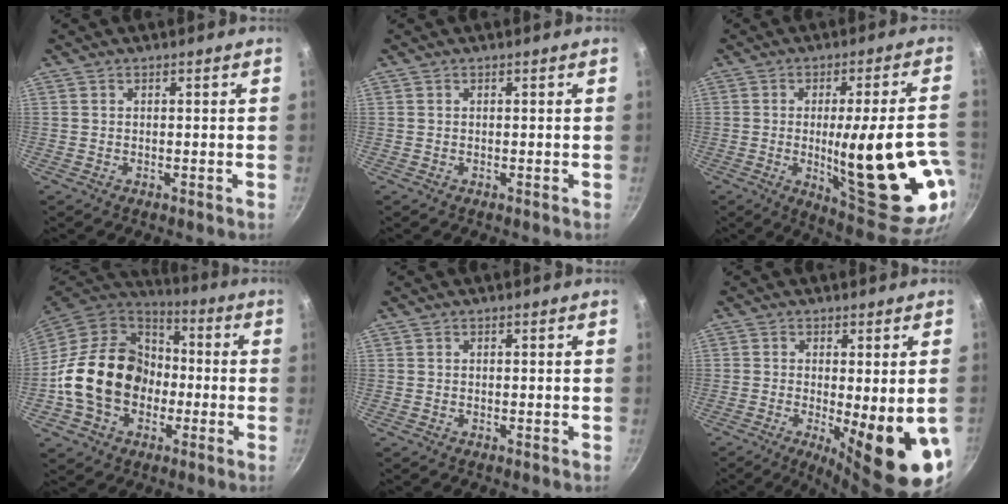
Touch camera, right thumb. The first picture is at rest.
{"total": 0.0}
{"total": 23.7, "force": [-4.7, 5.9, 22.4], "torque": [-0.286, -0.005, -0.047]}
{"total": 21.3, "force": [-3.2, 16.7, 12.8], "torque": [-0.205, 0.050, -0.060]}
{"total": 0.0}
{"total": 14.6, "force": [-3.2, 3.5, 13.8], "torque": [-0.174, -0.018, -0.033]}